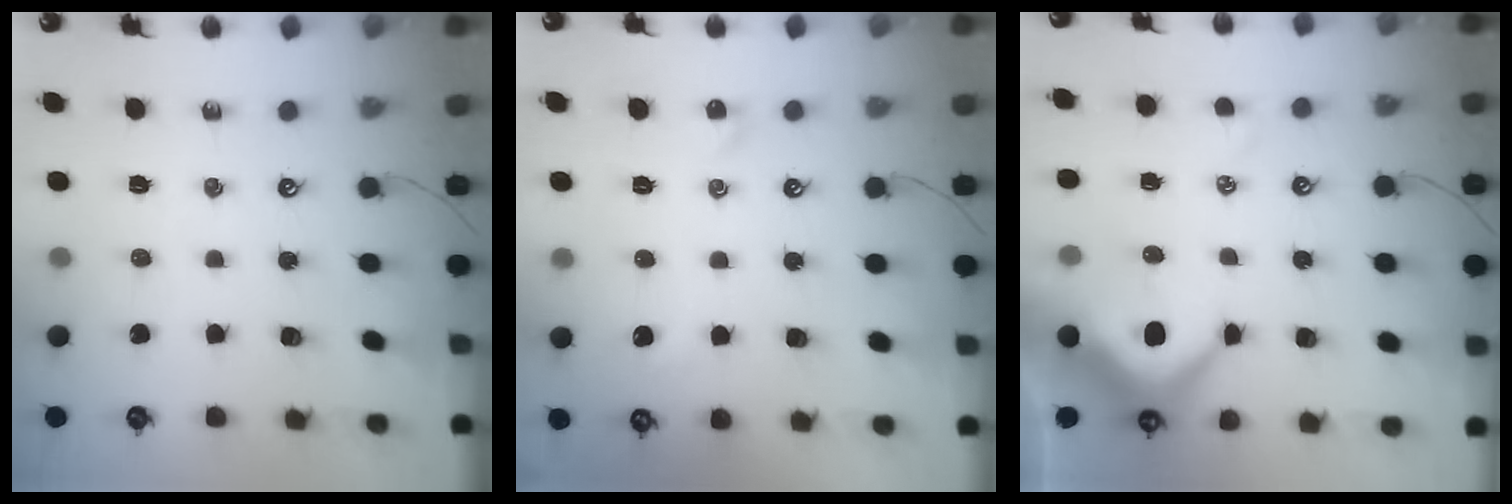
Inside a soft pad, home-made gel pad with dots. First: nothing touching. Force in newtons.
{"total": 2.1, "press": 2.0, "slide": 0.6}
{"total": 8.9, "press": 8.7, "slide": 1.7}